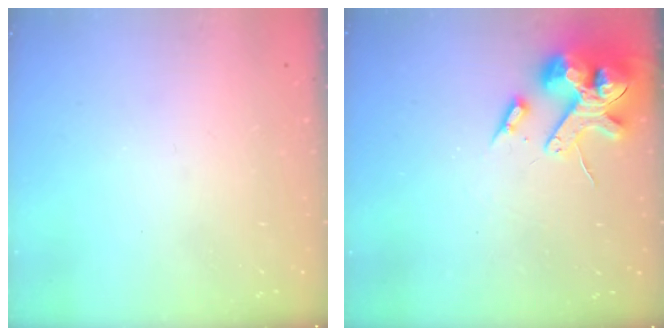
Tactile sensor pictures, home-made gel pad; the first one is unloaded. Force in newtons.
{"total": 15.2, "press": 15.0, "slide": 2.4}